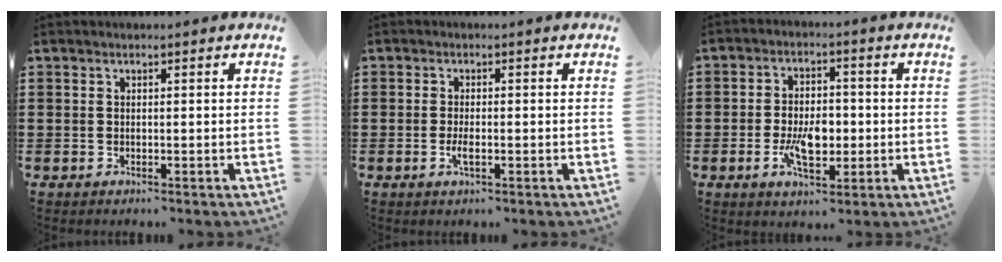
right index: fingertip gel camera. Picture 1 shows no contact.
{"total": 2.1, "force": [-0.6, 0.4, 2.0], "torque": [-0.044, -0.007, -0.011]}
{"total": 6.8, "force": [-1.4, 3.7, 5.5], "torque": [-0.115, 0.005, -0.028]}